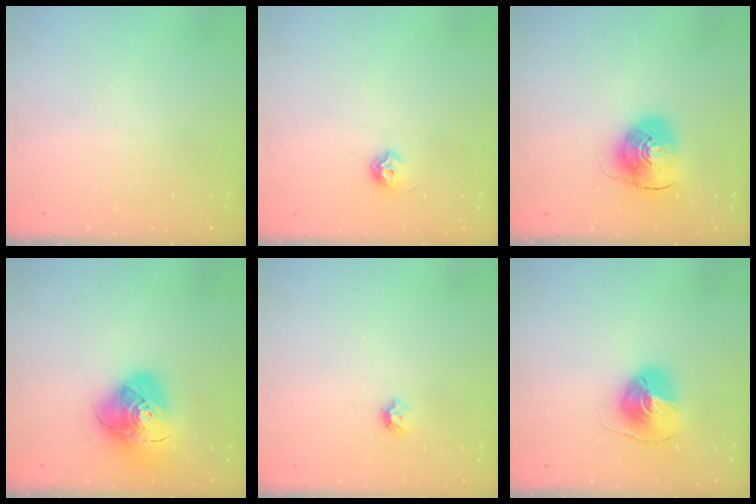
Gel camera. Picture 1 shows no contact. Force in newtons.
{"total": 6.4, "press": 6.3, "slide": 1.1}
{"total": 9.9, "press": 9.8, "slide": 1.6}
{"total": 17.5, "press": 17.3, "slide": 2.1}
{"total": 5.4, "press": 5.4, "slide": 0.9}
{"total": 8.7, "press": 8.7, "slide": 0.6}